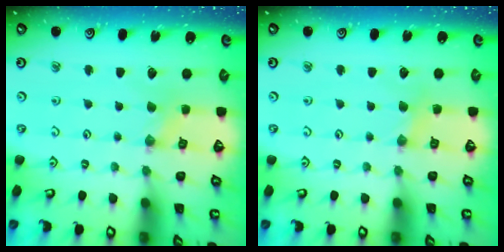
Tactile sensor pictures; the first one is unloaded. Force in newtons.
{"total": 2.9, "press": 2.8, "slide": 0.6}